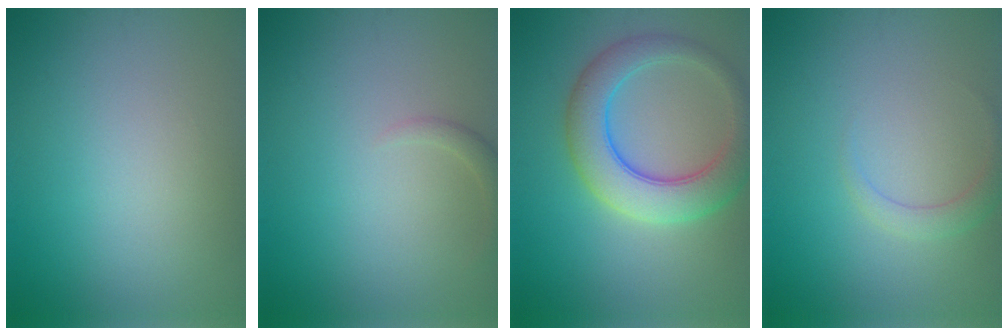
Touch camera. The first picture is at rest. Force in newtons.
{"total": 1.2, "press": 1.2, "slide": 0.1}
{"total": 6.4, "press": 6.4, "slide": 0.2}
{"total": 1.6, "press": 1.6, "slide": 0.1}